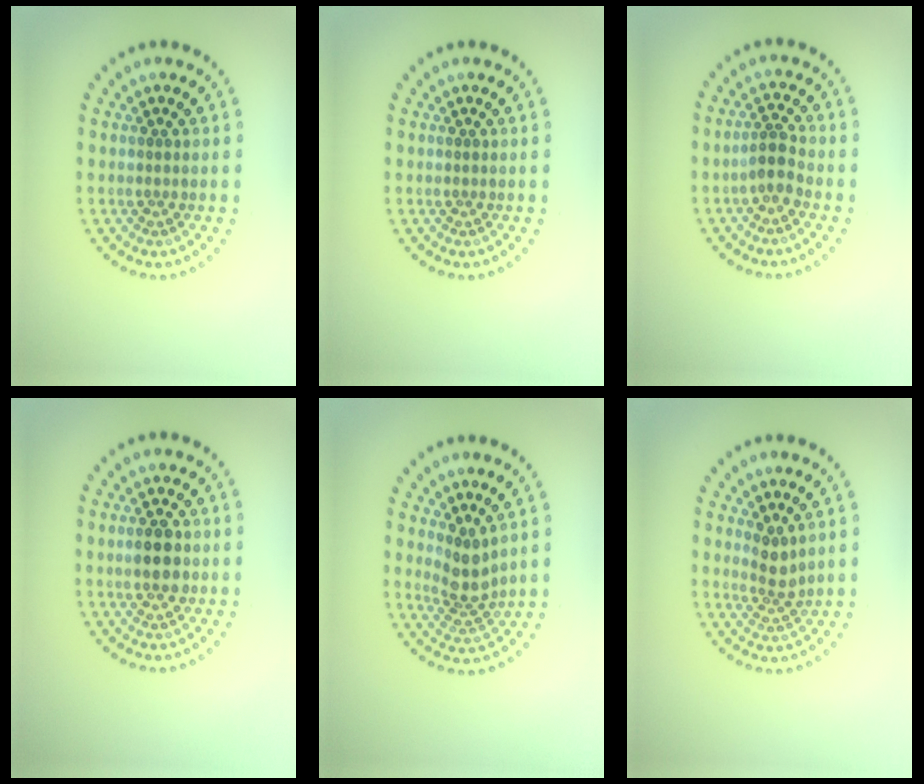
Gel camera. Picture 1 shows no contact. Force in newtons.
{"total": 0.0}
{"total": 2.0, "press": 1.6, "slide": 1.2}
{"total": 2.9, "press": 2.9, "slide": 0.2}
{"total": 2.8, "press": 2.1, "slide": 1.8}
{"total": 2.0, "press": 1.6, "slide": 1.2}